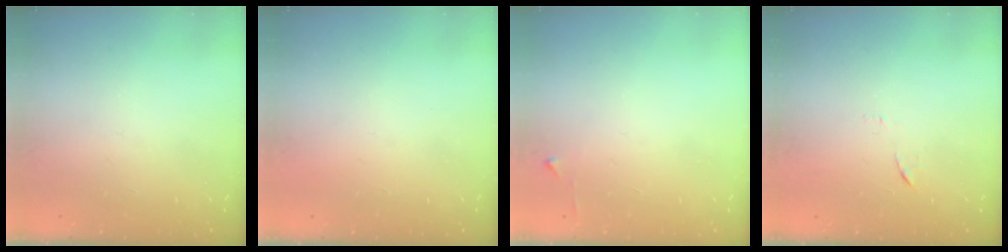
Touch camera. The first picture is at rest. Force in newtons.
{"total": 1.5, "press": 1.5, "slide": 0.1}
{"total": 2.4, "press": 2.4, "slide": 0.3}
{"total": 5.8, "press": 5.7, "slide": 0.4}